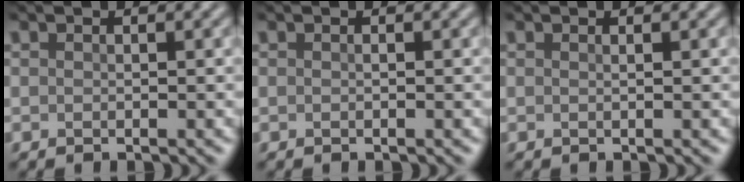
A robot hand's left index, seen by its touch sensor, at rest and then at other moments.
{"total": 0.0}
{"total": 0.6, "force": [0.2, 0.3, 0.5], "torque": [0.001, -0.001, -0.001]}